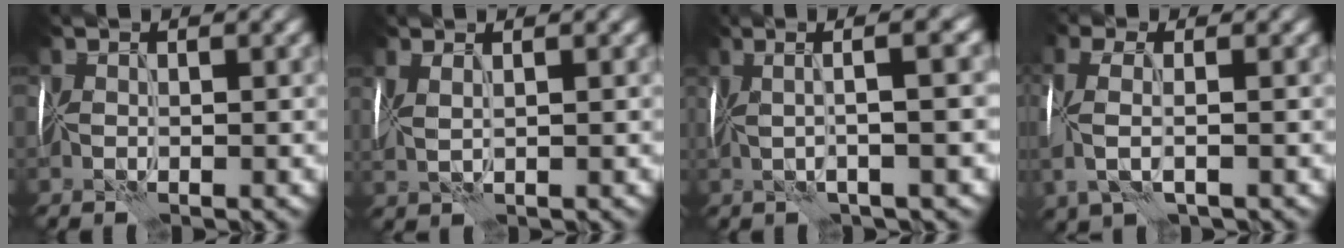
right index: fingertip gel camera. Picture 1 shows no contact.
{"total": 2.0, "force": [1.1, 0.6, 1.6], "torque": [-0.030, 0.013, 0.020]}
{"total": 6.2, "force": [1.2, 1.2, 6.0], "torque": [-0.077, 0.025, 0.017]}
{"total": 4.1, "force": [-0.3, 1.7, 3.7], "torque": [-0.101, -0.002, -0.011]}